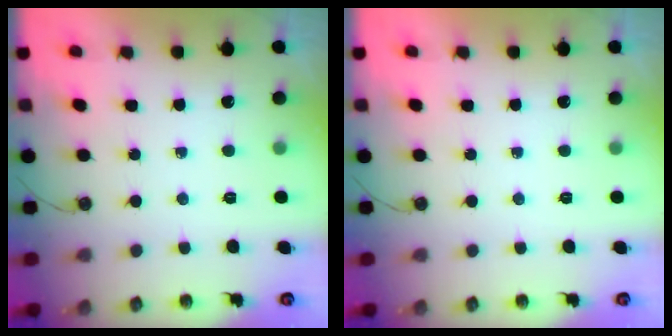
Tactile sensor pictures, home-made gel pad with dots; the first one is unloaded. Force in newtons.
{"total": 0.0}